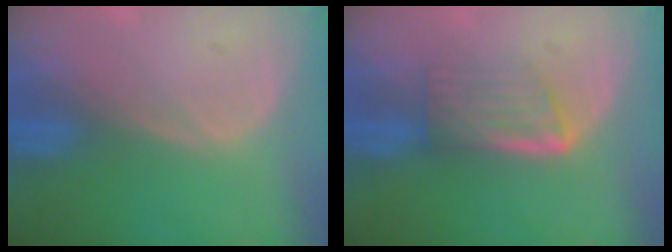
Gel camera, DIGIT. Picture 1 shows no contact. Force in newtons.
{"total": 5.9, "press": 5.0, "slide": 3.1}